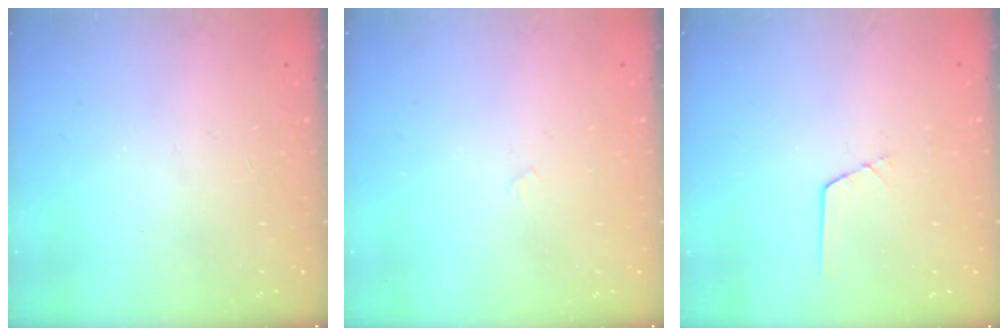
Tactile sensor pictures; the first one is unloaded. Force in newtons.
{"total": 2.8, "press": 2.8, "slide": 0.5}
{"total": 0.5, "press": 0.5, "slide": 0.2}